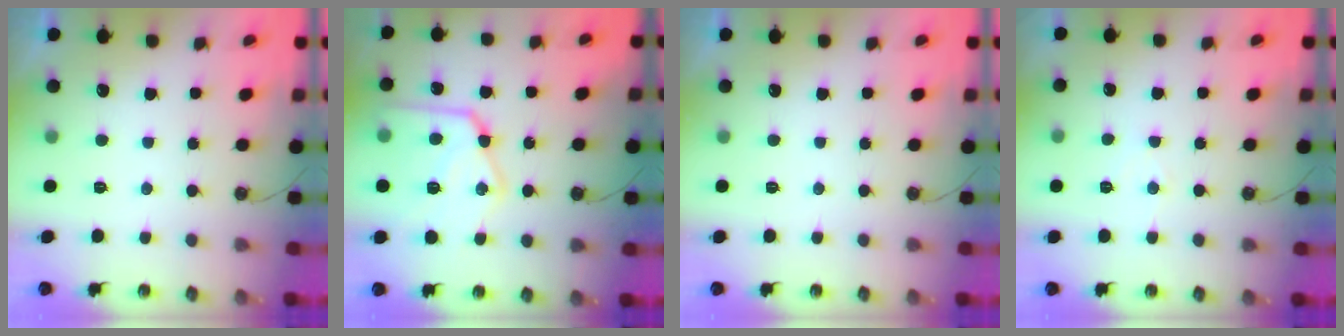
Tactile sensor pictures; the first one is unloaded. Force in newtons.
{"total": 18.8, "press": 18.7, "slide": 1.6}
{"total": 0.0}
{"total": 3.8, "press": 3.8, "slide": 0.5}